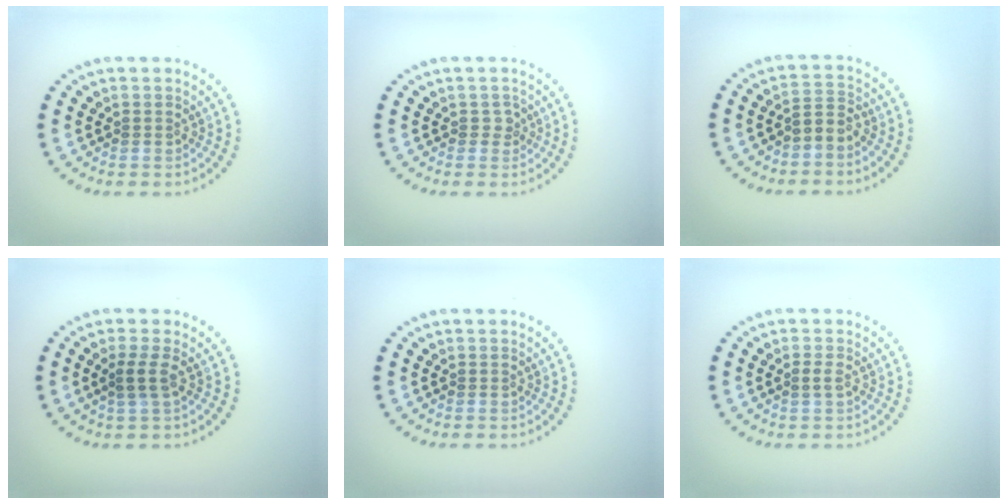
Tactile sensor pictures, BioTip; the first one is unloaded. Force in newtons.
{"total": 0.9, "press": 0.7, "slide": 0.7}
{"total": 2.1, "press": 1.6, "slide": 1.3}
{"total": 1.7, "press": 1.3, "slide": 1.1}
{"total": 0.0}
{"total": 0.8, "press": 0.8, "slide": 0.1}